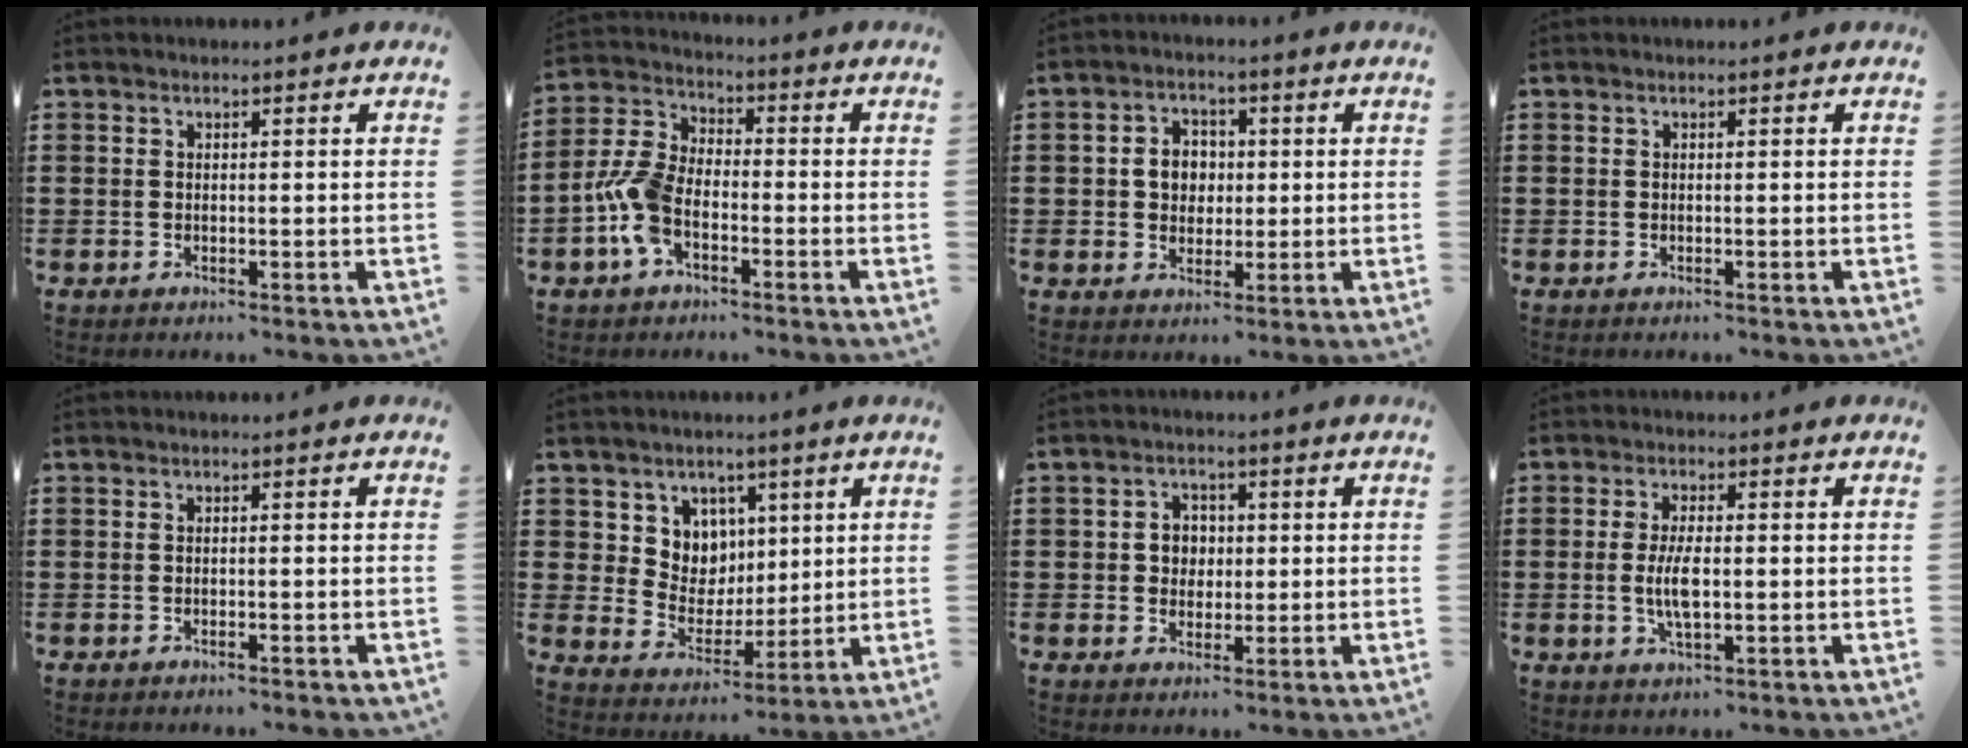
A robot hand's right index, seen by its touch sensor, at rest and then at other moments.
{"total": 7.2, "force": [-2.8, 4.0, 5.3], "torque": [-0.155, -0.004, -0.065]}
{"total": 4.3, "force": [0.2, 3.7, 2.1], "torque": [-0.053, 0.013, -0.001]}
{"total": 0.0}
{"total": 0.6, "force": [-0.5, -0.1, 0.3], "torque": [-0.007, -0.005, -0.009]}
{"total": 6.8, "force": [3.5, 5.9, 0.5], "torque": [-0.044, -0.016, 0.066]}
{"total": 3.3, "force": [0.1, 3.0, 1.4], "torque": [-0.039, 0.010, -0.001]}
{"total": 4.7, "force": [-0.3, 1.7, 4.4], "torque": [-0.091, -0.002, -0.010]}